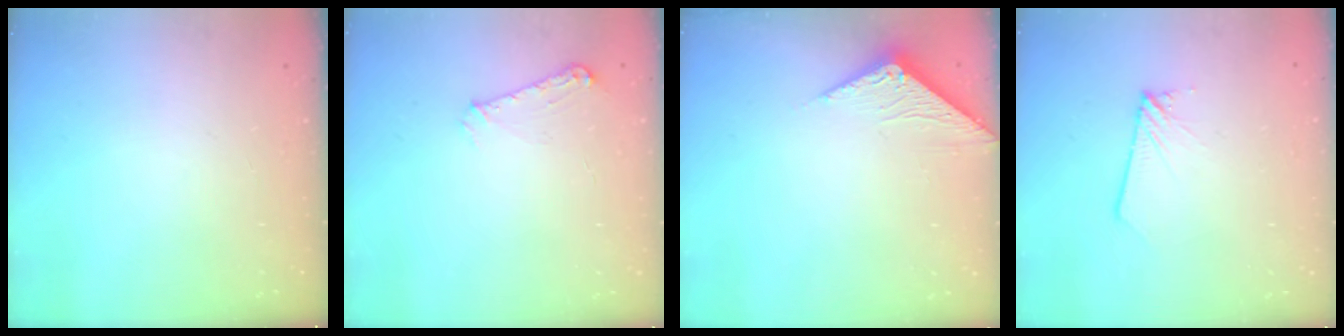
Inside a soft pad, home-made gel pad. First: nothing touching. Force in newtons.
{"total": 6.1, "press": 6.1, "slide": 0.6}
{"total": 3.0, "press": 3.0, "slide": 0.1}
{"total": 1.6, "press": 1.6, "slide": 0.1}